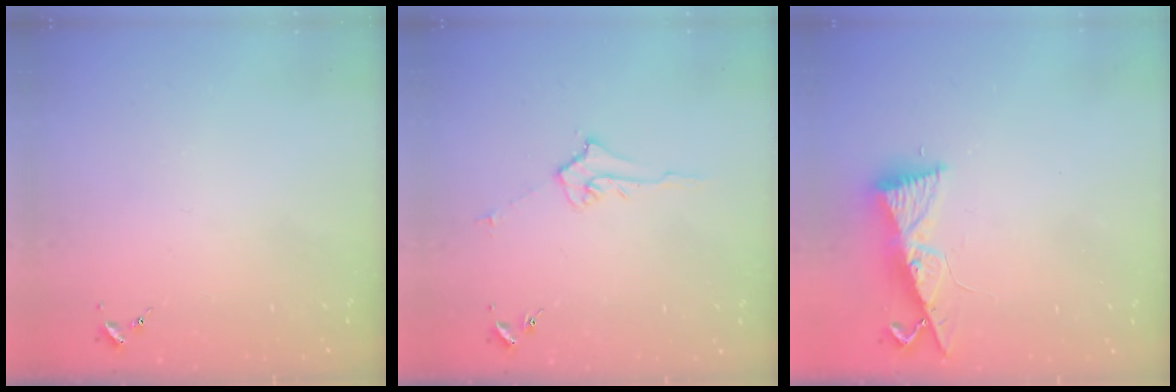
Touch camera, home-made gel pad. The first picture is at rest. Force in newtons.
{"total": 5.2, "press": 5.1, "slide": 0.9}
{"total": 8.5, "press": 8.5, "slide": 1.0}